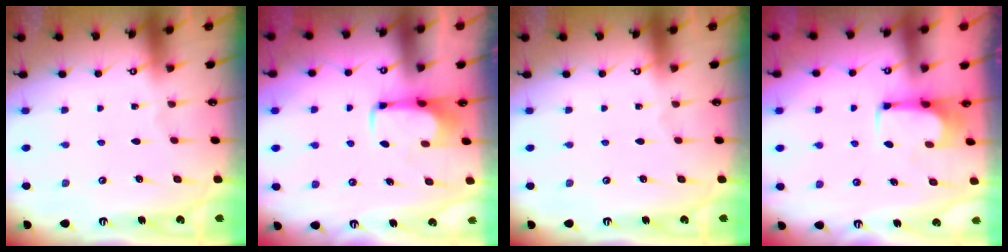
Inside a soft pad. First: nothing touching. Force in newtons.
{"total": 1.4, "press": 1.3, "slide": 0.5}
{"total": 0.0}
{"total": 3.6, "press": 3.6, "slide": 0.7}